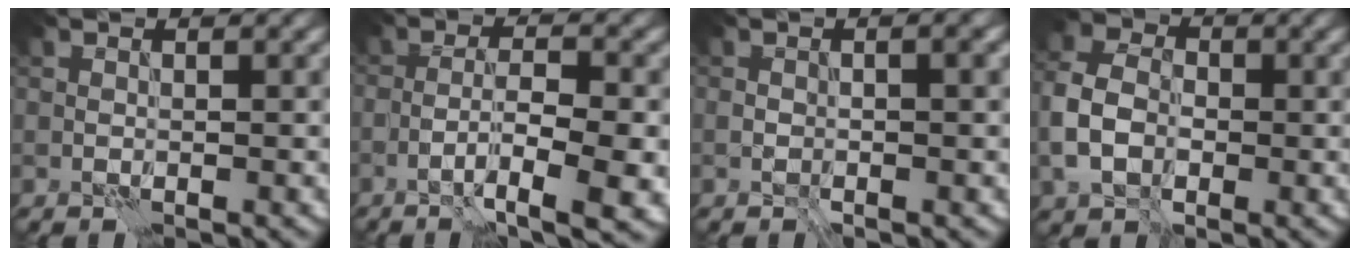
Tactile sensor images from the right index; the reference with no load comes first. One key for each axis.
{"total": 7.1, "fx": -3.1, "fy": 1.7, "fz": 6.2, "tx": -0.099, "ty": 0.002, "tz": -0.049}
{"total": 2.3, "fx": -0.3, "fy": 0.8, "fz": 2.2, "tx": -0.035, "ty": -0.002, "tz": -0.004}
{"total": 6.0, "fx": -1.4, "fy": 4.5, "fz": 3.7, "tx": -0.090, "ty": 0.000, "tz": -0.038}